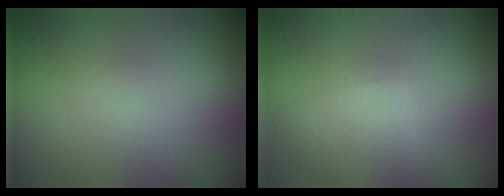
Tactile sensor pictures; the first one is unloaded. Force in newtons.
{"total": 2.9, "press": 2.9, "slide": 0.2}